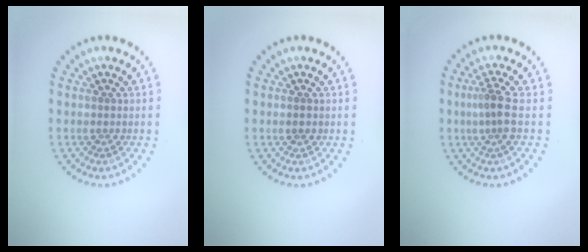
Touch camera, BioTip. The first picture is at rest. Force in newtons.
{"total": 0.9, "press": 0.8, "slide": 0.1}
{"total": 2.4, "press": 1.8, "slide": 1.5}